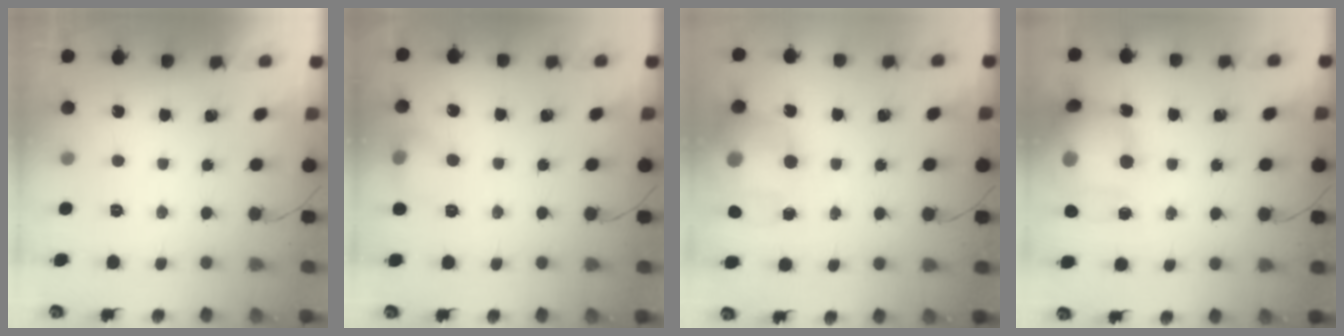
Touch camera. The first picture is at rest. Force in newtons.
{"total": 8.0, "press": 7.9, "slide": 1.4}
{"total": 17.2, "press": 17.1, "slide": 2.0}
{"total": 16.4, "press": 16.0, "slide": 3.7}